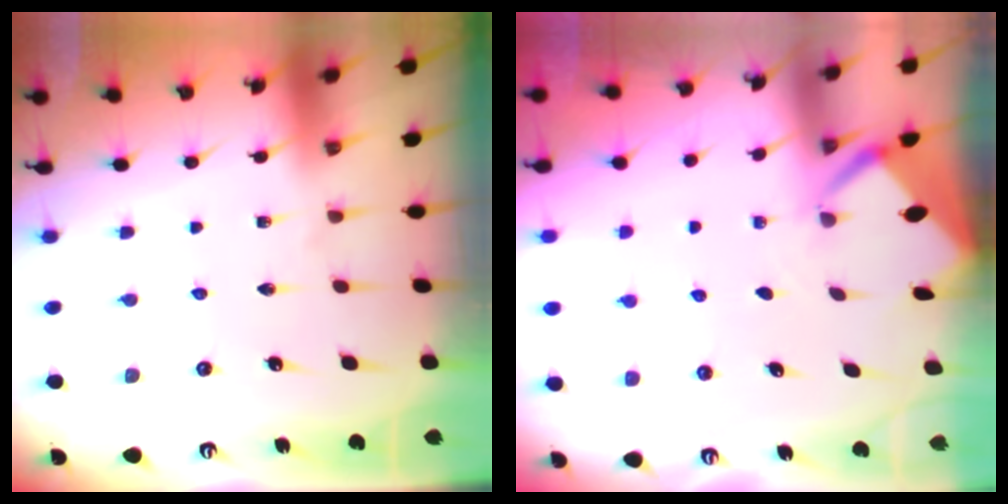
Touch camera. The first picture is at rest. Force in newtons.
{"total": 2.2, "press": 2.2, "slide": 0.2}